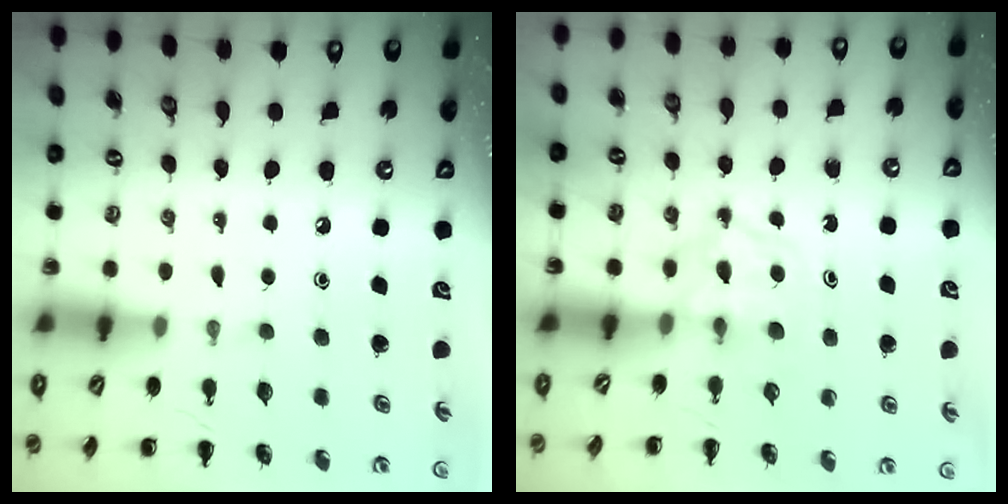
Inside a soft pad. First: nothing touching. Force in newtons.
{"total": 4.5, "press": 4.4, "slide": 0.4}